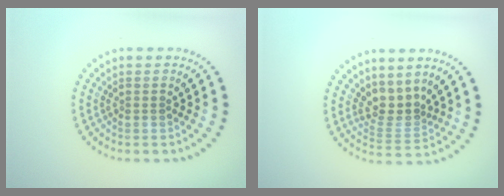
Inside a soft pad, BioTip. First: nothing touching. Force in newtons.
{"total": 2.8, "press": 1.9, "slide": 2.1}